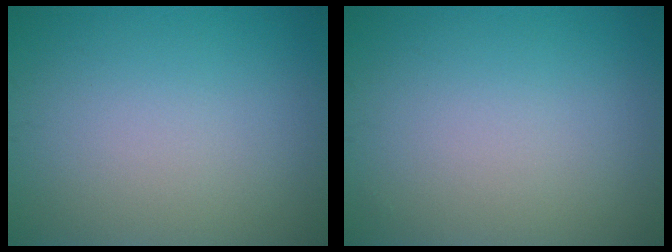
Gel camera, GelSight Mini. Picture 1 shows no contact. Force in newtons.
{"total": 0.0}